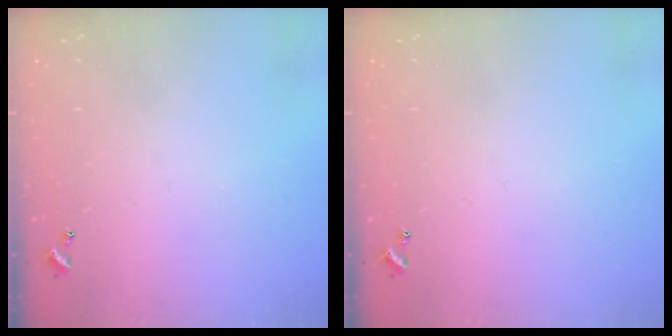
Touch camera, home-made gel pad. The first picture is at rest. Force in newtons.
{"total": 0.0}